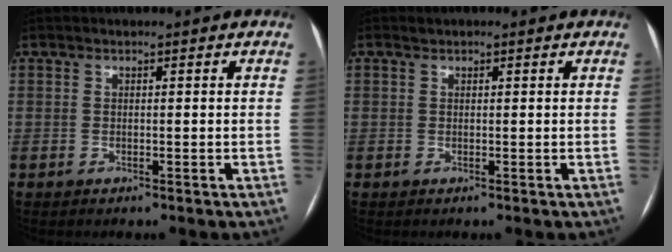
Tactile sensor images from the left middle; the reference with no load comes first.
{"total": 0.7, "force": [0.6, 0.2, 0.4], "torque": [-0.013, 0.009, 0.013]}